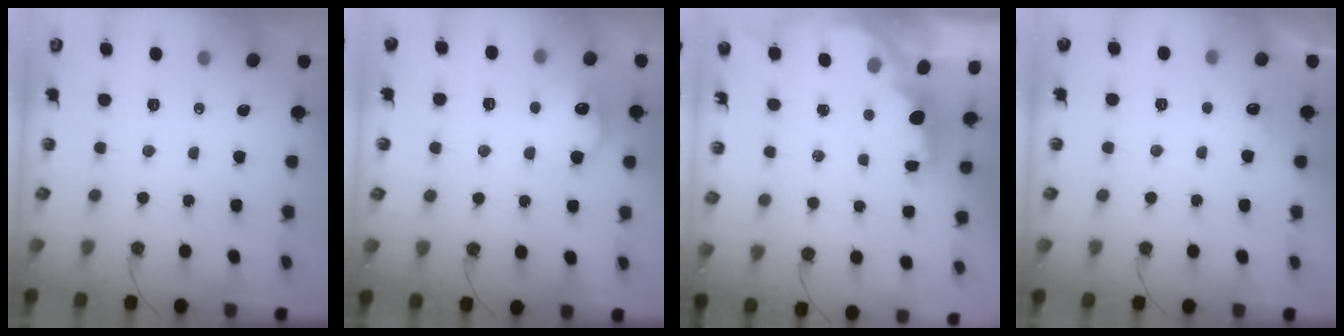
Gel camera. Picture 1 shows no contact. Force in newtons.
{"total": 12.5, "press": 12.5, "slide": 0.5}
{"total": 2.2, "press": 2.1, "slide": 0.6}
{"total": 2.1, "press": 1.9, "slide": 0.9}